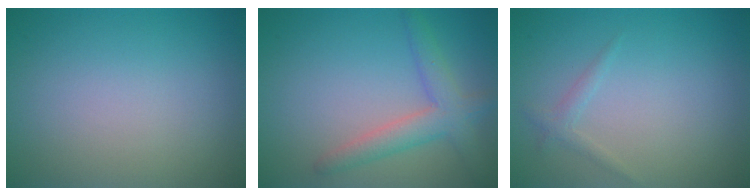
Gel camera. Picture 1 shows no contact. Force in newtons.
{"total": 3.5, "press": 3.5, "slide": 0.2}
{"total": 1.0, "press": 1.0, "slide": 0.0}